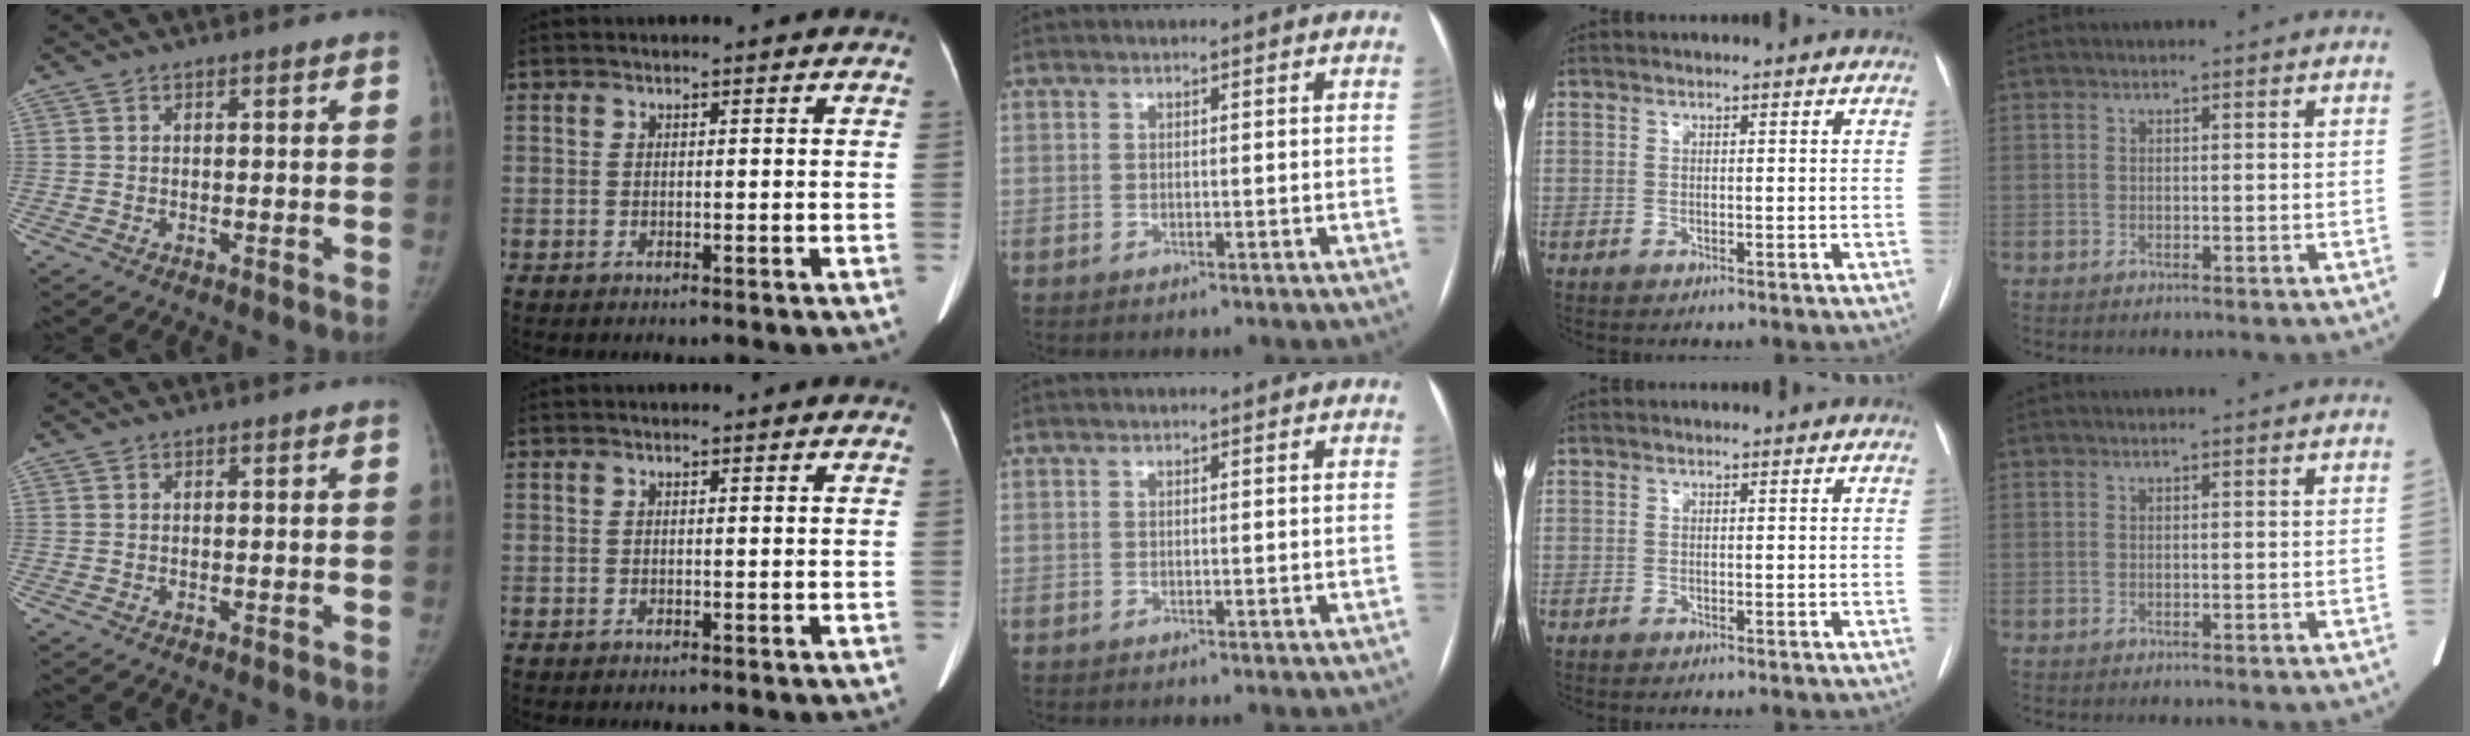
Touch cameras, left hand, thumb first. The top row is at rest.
{}